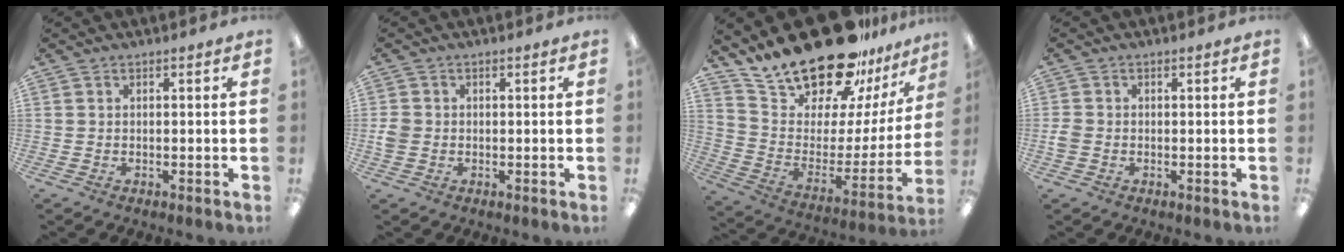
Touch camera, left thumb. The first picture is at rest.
{"total": 2.7, "force": [-0.4, 2.3, 1.4], "torque": [-0.014, 0.001, -0.008]}
{"total": 24.3, "force": [20.9, 8.5, 9.0], "torque": [-0.147, -0.158, 0.377]}
{"total": 2.0, "force": [-0.5, 1.6, 1.1], "torque": [-0.018, 0.004, -0.008]}